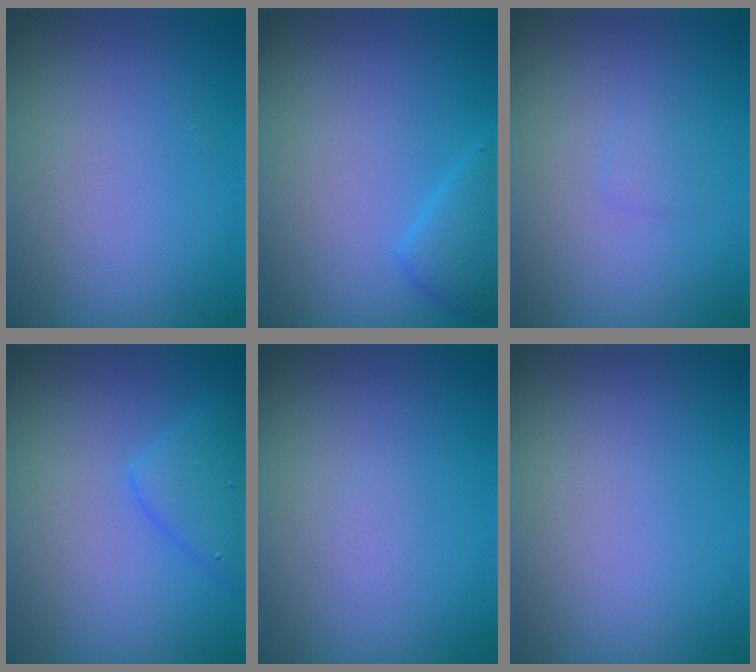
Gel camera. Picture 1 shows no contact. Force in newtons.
{"total": 2.3, "press": 2.3, "slide": 0.1}
{"total": 0.8, "press": 0.8, "slide": 0.0}
{"total": 3.0, "press": 3.0, "slide": 0.1}
{"total": 0.5, "press": 0.5, "slide": 0.1}
{"total": 0.0}